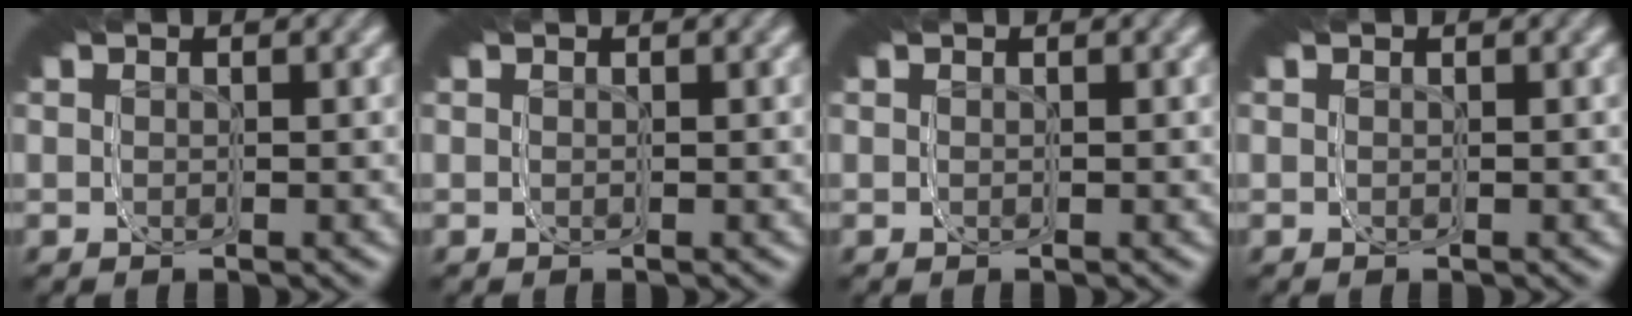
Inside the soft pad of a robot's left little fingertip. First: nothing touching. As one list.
[{"total": 0.0}, {"total": 0.0}, {"total": 0.0}]